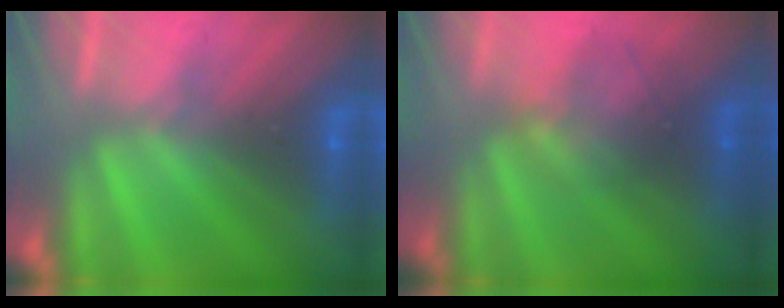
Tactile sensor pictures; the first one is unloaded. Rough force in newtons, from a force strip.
{"total": 1.7}